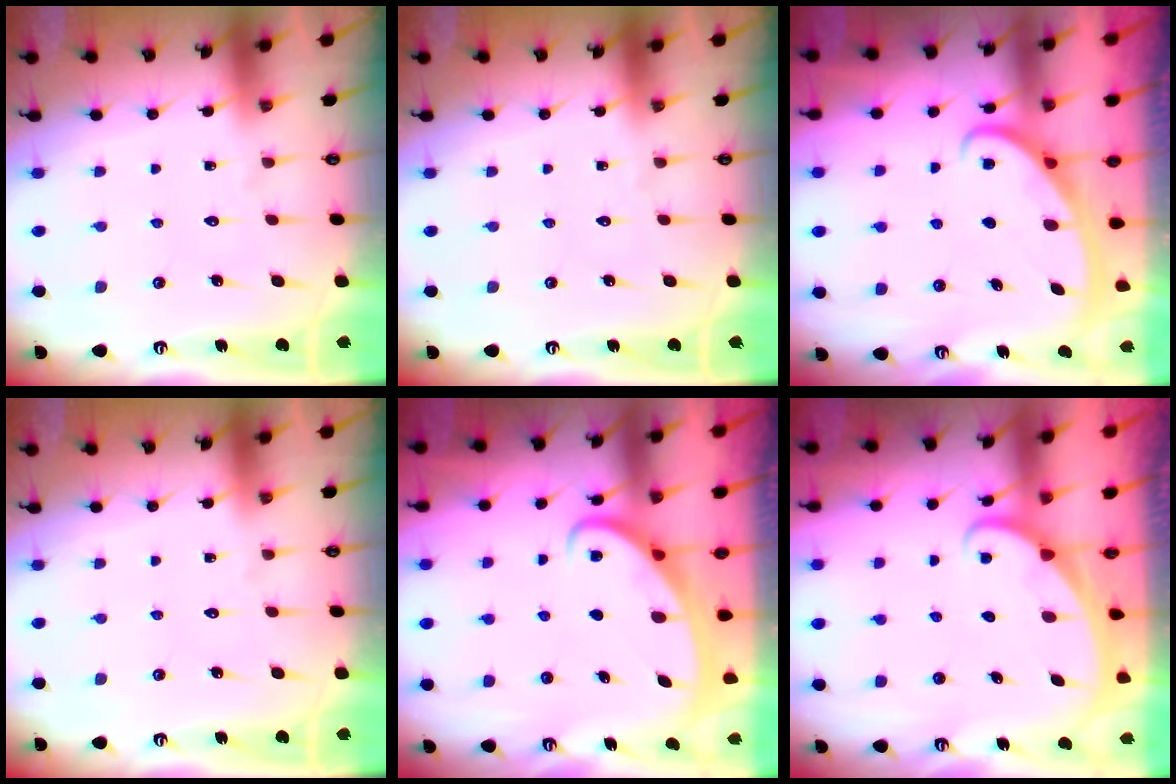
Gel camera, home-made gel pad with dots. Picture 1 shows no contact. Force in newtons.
{"total": 0.0}
{"total": 2.6, "press": 2.6, "slide": 0.4}
{"total": 0.0}
{"total": 2.6, "press": 2.6, "slide": 0.4}
{"total": 1.7, "press": 1.7, "slide": 0.1}